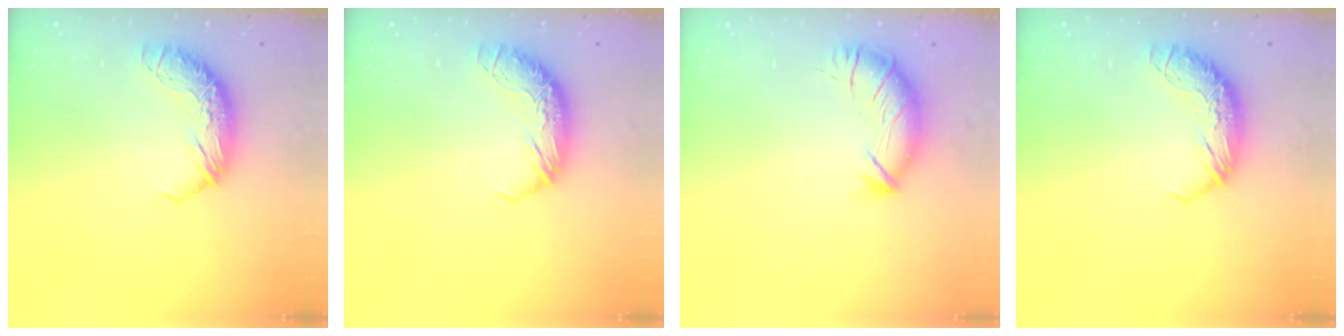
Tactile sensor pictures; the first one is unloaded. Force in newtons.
{"total": 0.0}
{"total": 3.6, "press": 3.6, "slide": 0.7}
{"total": 0.0}